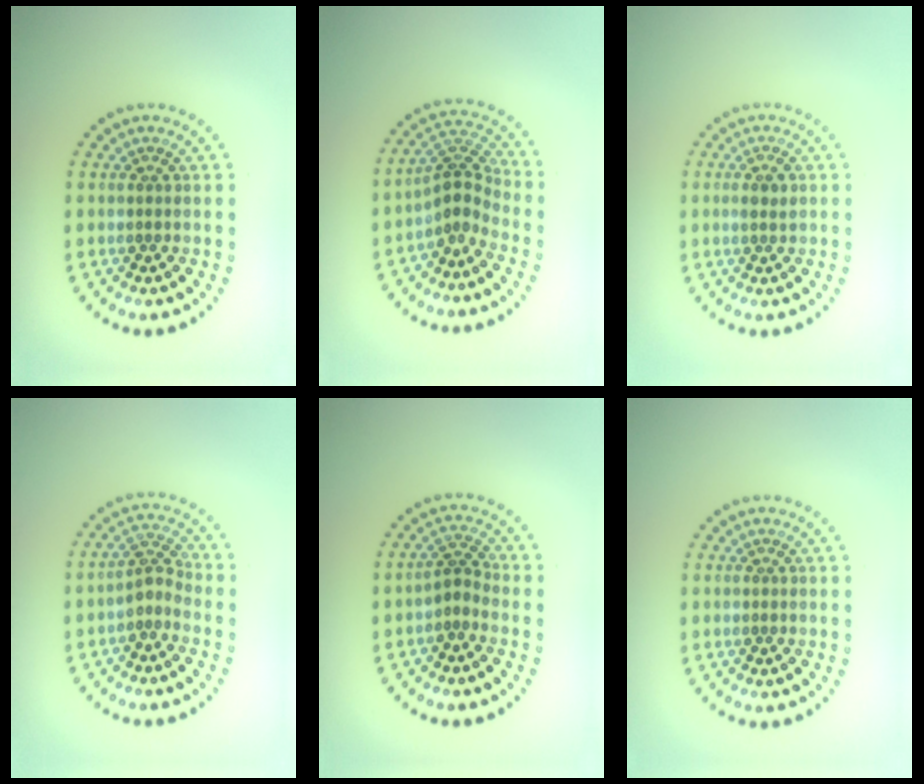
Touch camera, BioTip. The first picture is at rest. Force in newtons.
{"total": 3.0, "press": 2.2, "slide": 2.0}
{"total": 1.5, "press": 1.3, "slide": 0.7}
{"total": 2.2, "press": 1.6, "slide": 1.5}
{"total": 1.9, "press": 1.2, "slide": 1.4}
{"total": 0.0}